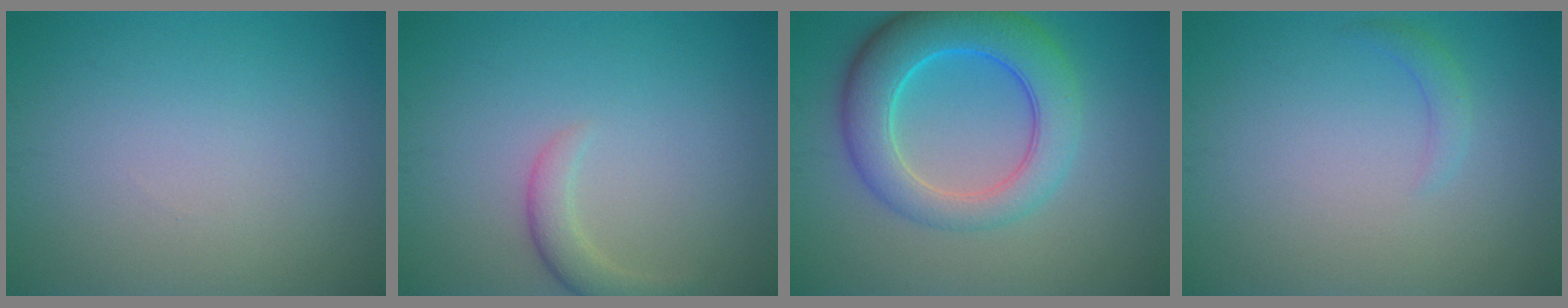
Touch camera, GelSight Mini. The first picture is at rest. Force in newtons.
{"total": 2.3, "press": 2.3, "slide": 0.2}
{"total": 7.6, "press": 7.6, "slide": 0.3}
{"total": 1.3, "press": 1.3, "slide": 0.1}